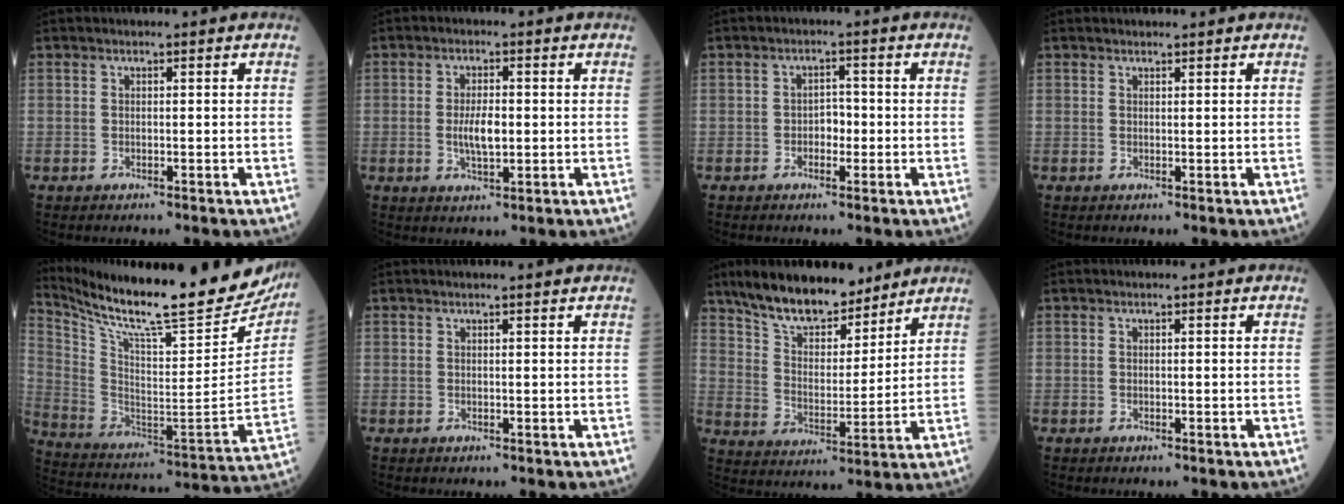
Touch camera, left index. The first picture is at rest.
{"total": 4.2, "force": [-0.1, 1.4, 3.9], "torque": [-0.081, -0.004, -0.002]}
{"total": 2.3, "force": [-0.5, 1.4, 1.6], "torque": [-0.018, 0.007, -0.011]}
{"total": 1.0, "force": [1.0, 0.2, 0.1], "torque": [-0.009, 0.004, 0.018]}
{"total": 29.8, "force": [26.4, 3.5, 13.3], "torque": [-0.243, -0.099, 0.377]}
{"total": 2.0, "force": [1.9, -0.1, 0.6], "torque": [-0.010, 0.005, 0.024]}
{"total": 14.4, "force": [11.8, 4.7, 6.6], "torque": [-0.109, 0.005, 0.206]}
{"total": 0.0}